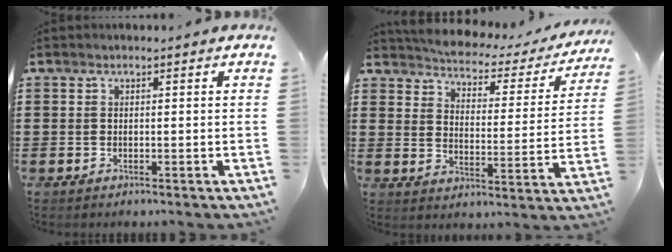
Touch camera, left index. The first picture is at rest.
{"total": 3.1, "force": [3.0, 0.5, 0.6], "torque": [-0.034, -0.029, 0.041]}